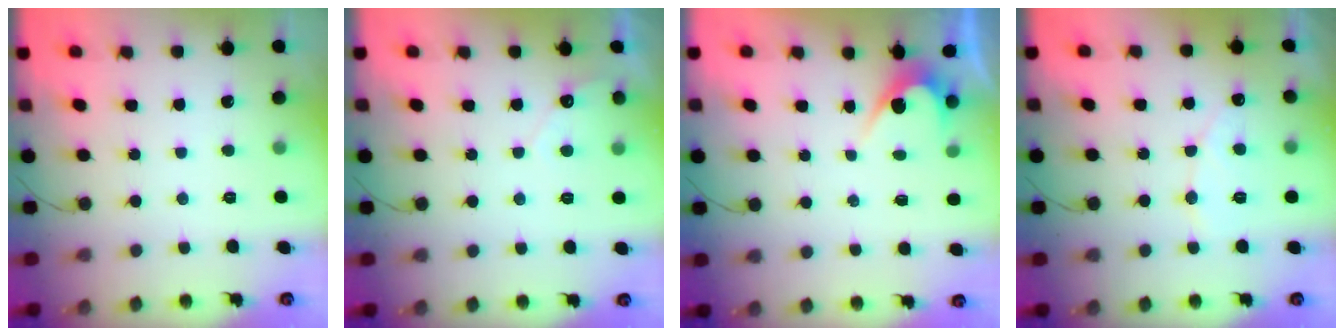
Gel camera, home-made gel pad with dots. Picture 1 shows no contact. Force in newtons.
{"total": 3.4, "press": 3.4, "slide": 0.1}
{"total": 2.6, "press": 2.6, "slide": 0.1}
{"total": 6.7, "press": 6.7, "slide": 0.5}